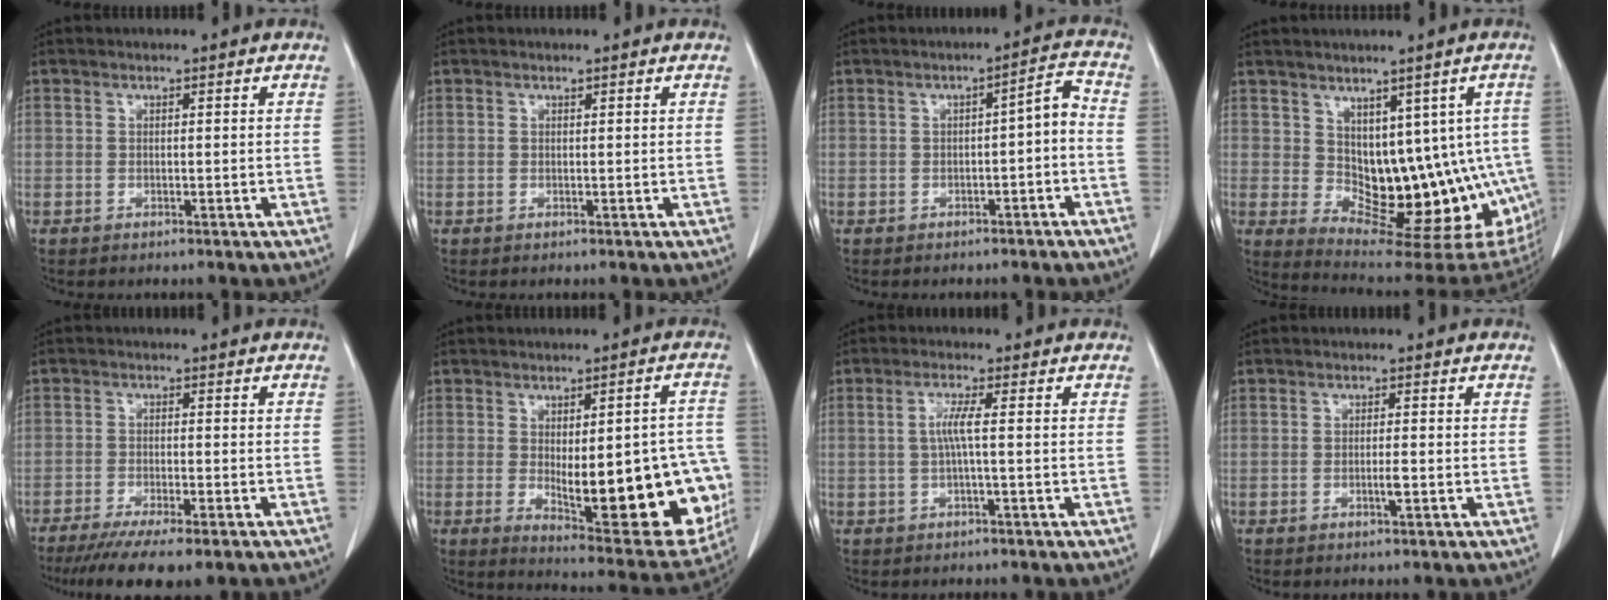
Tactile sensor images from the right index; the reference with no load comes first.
{"total": 0.0}
{"total": 4.1, "force": [-1.4, 1.0, 3.7], "torque": [-0.050, 0.020, -0.017]}
{"total": 15.4, "force": [-0.5, 9.2, 12.4], "torque": [-0.135, 0.004, 0.012]}
{"total": 11.6, "force": [-9.1, 1.5, 7.1], "torque": [-0.096, -0.022, -0.136]}
{"total": 20.5, "force": [-3.1, 6.3, 19.3], "torque": [-0.181, 0.005, -0.010]}
{"total": 3.0, "force": [0.0, -0.1, 3.0], "torque": [-0.062, 0.005, 0.001]}
{"total": 1.5, "force": [-0.4, 0.0, 1.5], "torque": [-0.029, -0.003, -0.007]}